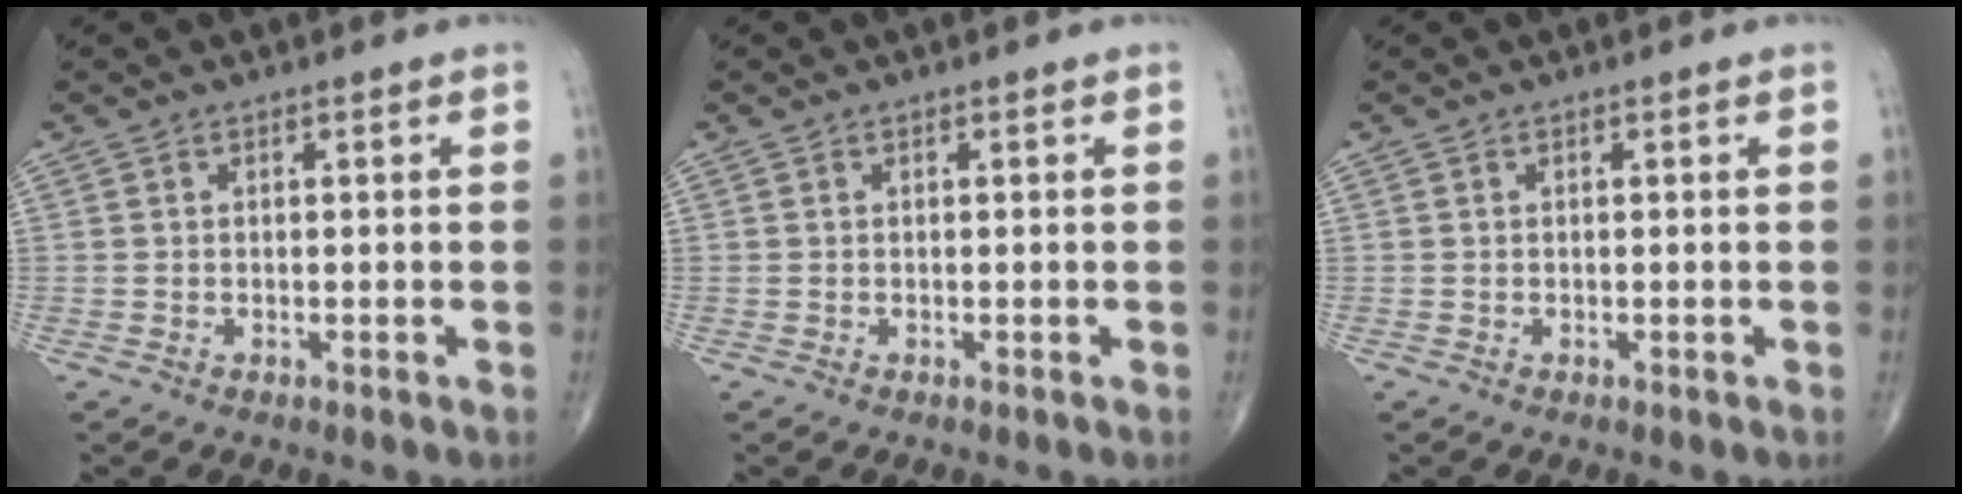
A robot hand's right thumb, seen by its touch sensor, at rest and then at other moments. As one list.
[{"total": 0.0}, {"total": 0.0}]